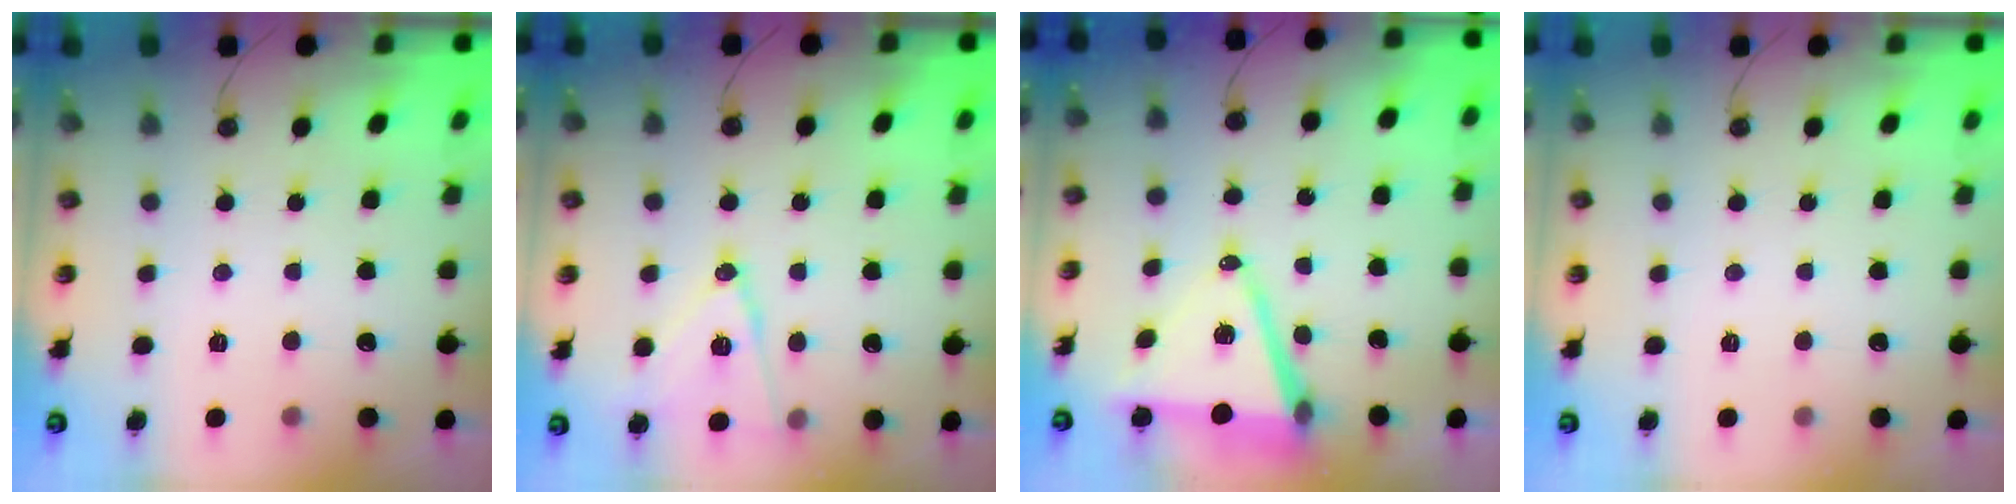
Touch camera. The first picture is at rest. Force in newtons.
{"total": 13.0, "press": 12.7, "slide": 2.8}
{"total": 12.0, "press": 11.3, "slide": 4.0}
{"total": 0.0}